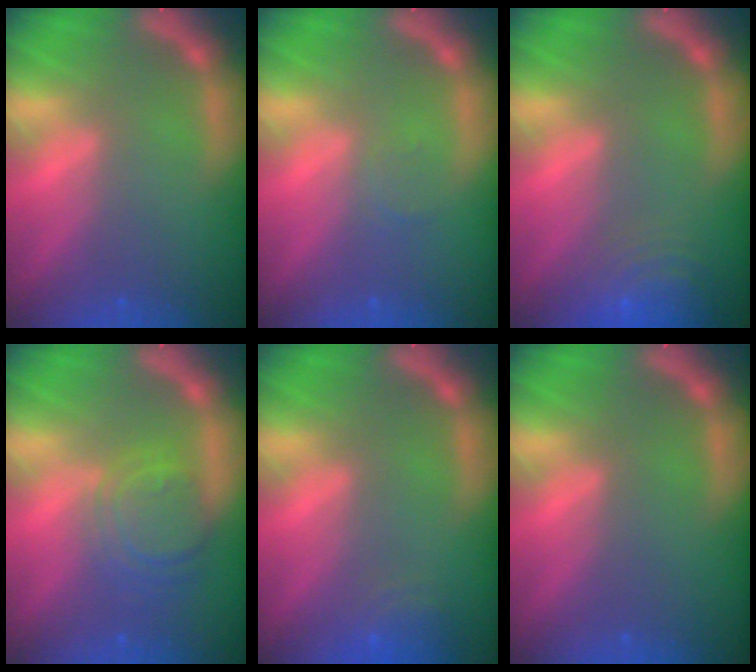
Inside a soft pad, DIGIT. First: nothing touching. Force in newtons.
{"total": 1.0}
{"total": 7.5}
{"total": 5.6}
{"total": 3.0}
{"total": 0.0}